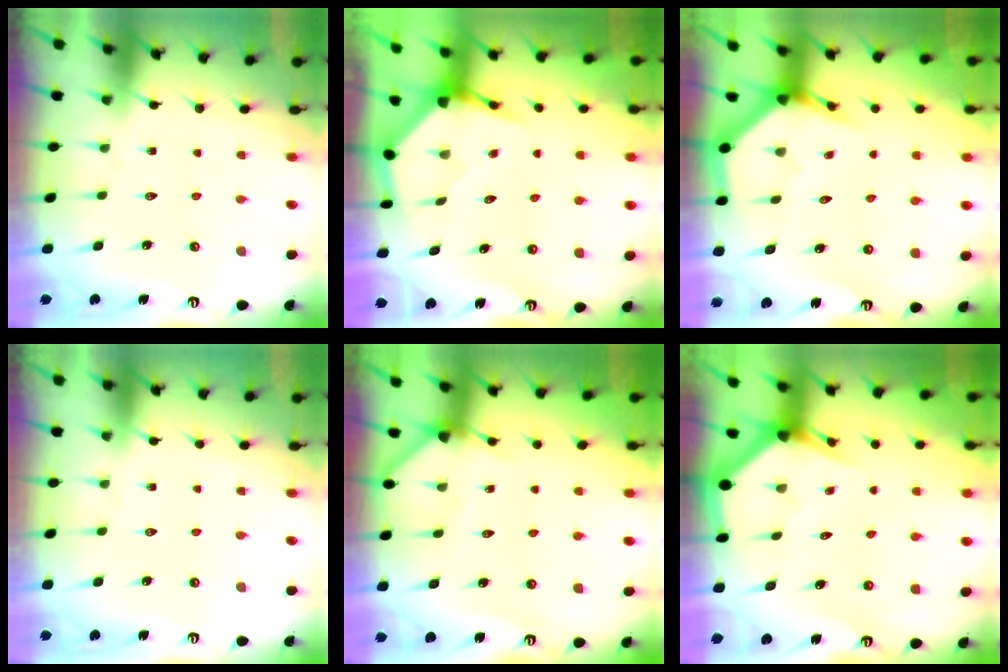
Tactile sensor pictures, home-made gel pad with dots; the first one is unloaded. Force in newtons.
{"total": 4.0, "press": 3.9, "slide": 0.4}
{"total": 4.0, "press": 4.0, "slide": 0.2}
{"total": 0.0}
{"total": 3.9, "press": 3.9, "slide": 0.3}
{"total": 2.8, "press": 2.8, "slide": 0.0}